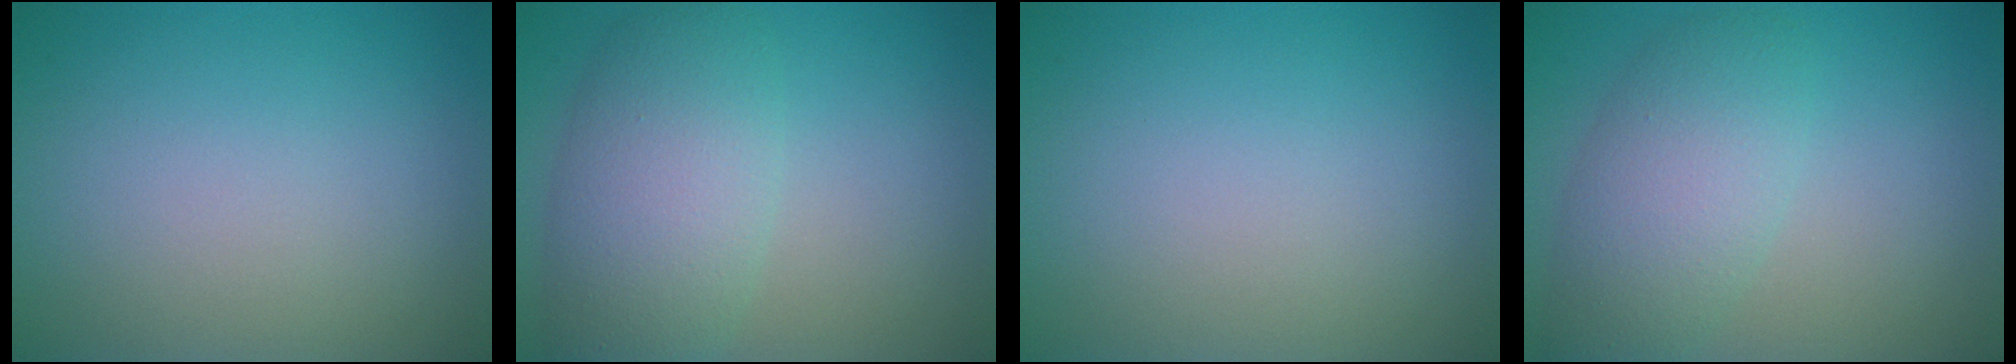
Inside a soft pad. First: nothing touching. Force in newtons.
{"total": 6.1, "press": 6.1, "slide": 0.1}
{"total": 0.0}
{"total": 5.0, "press": 5.0, "slide": 0.2}